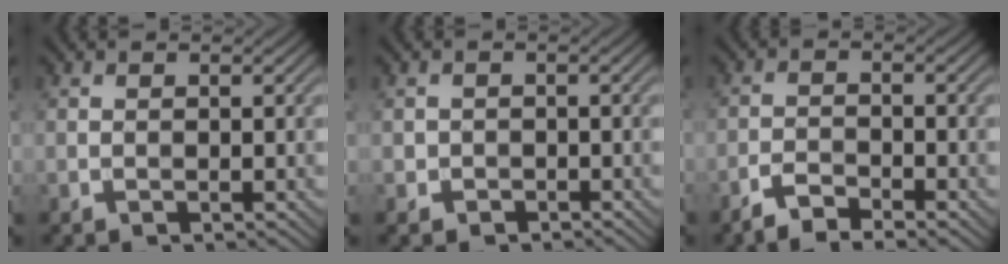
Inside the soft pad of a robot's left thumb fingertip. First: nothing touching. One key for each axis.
{"total": 1.2, "fx": -0.5, "fy": 1.0, "fz": -0.3, "tx": 0.007, "ty": -0.003, "tz": -0.013}
{"total": 3.8, "fx": -3.3, "fy": 0.6, "fz": 1.9, "tx": -0.044, "ty": -0.001, "tz": -0.068}